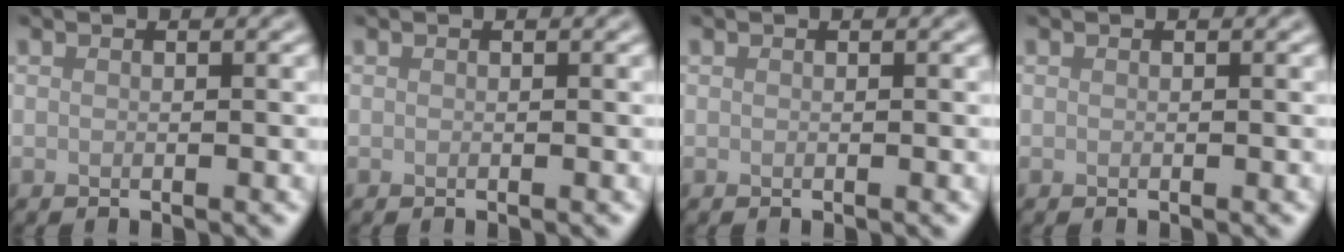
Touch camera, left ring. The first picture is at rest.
{"total": 0.0}
{"total": 0.0}
{"total": 0.0}